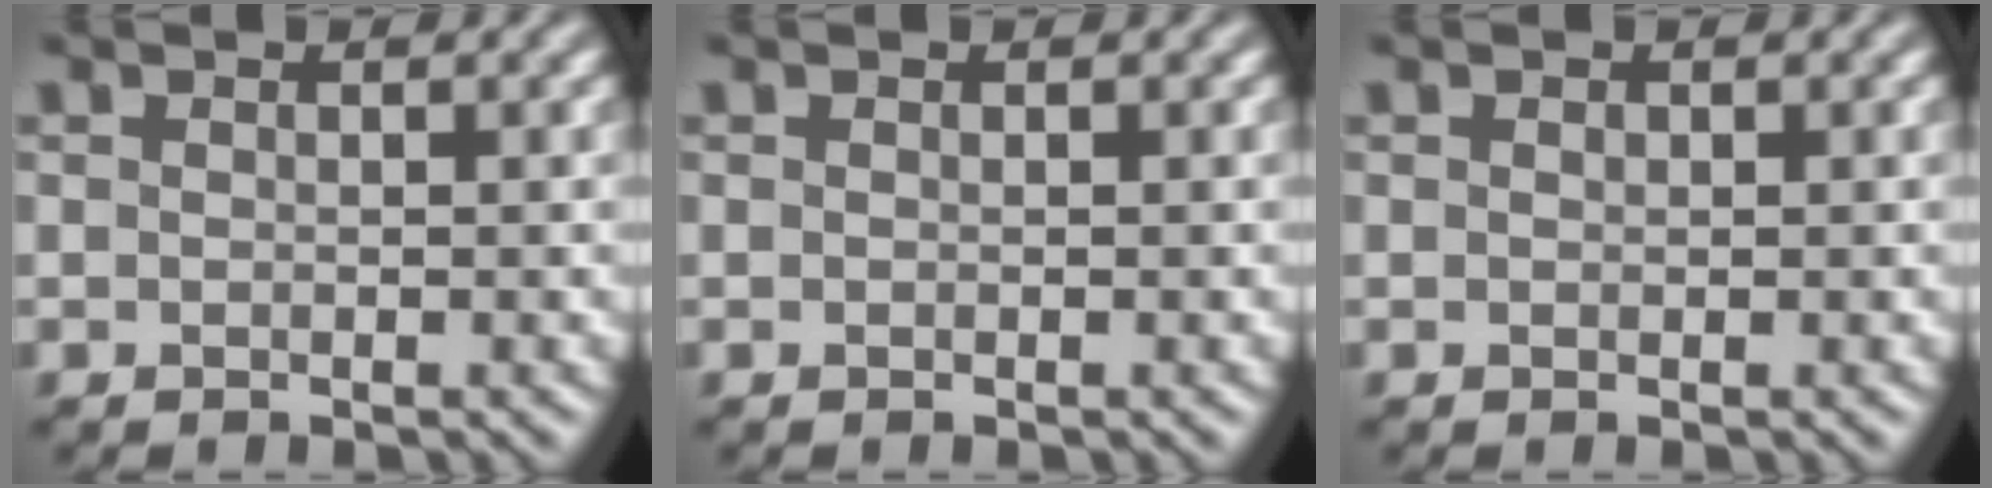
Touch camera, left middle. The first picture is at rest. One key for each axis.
{"total": 0.0}
{"total": 0.0}